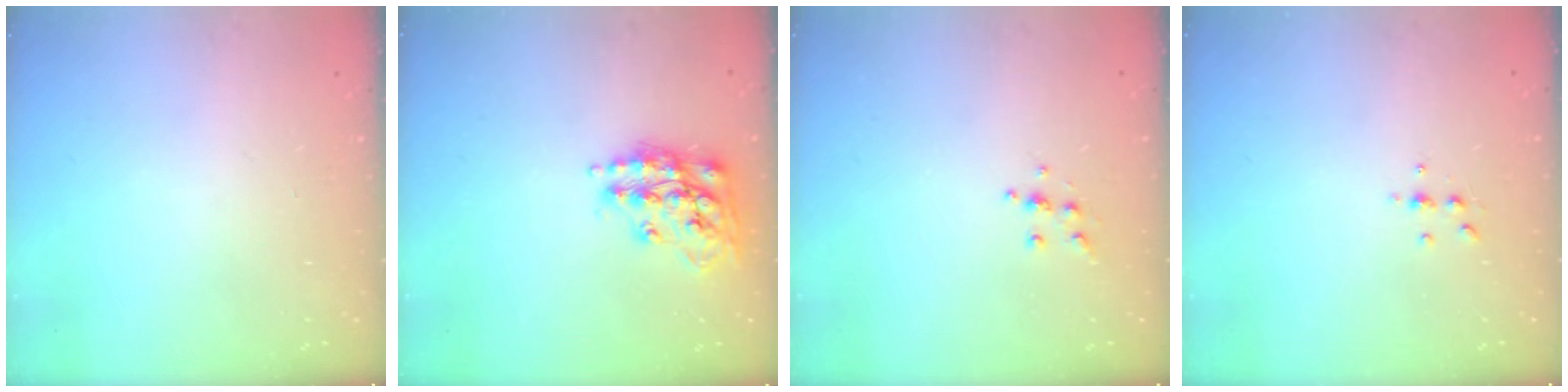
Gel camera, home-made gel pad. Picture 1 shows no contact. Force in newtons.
{"total": 14.8, "press": 14.7, "slide": 1.5}
{"total": 5.4, "press": 5.3, "slide": 0.4}
{"total": 3.9, "press": 3.9, "slide": 0.6}